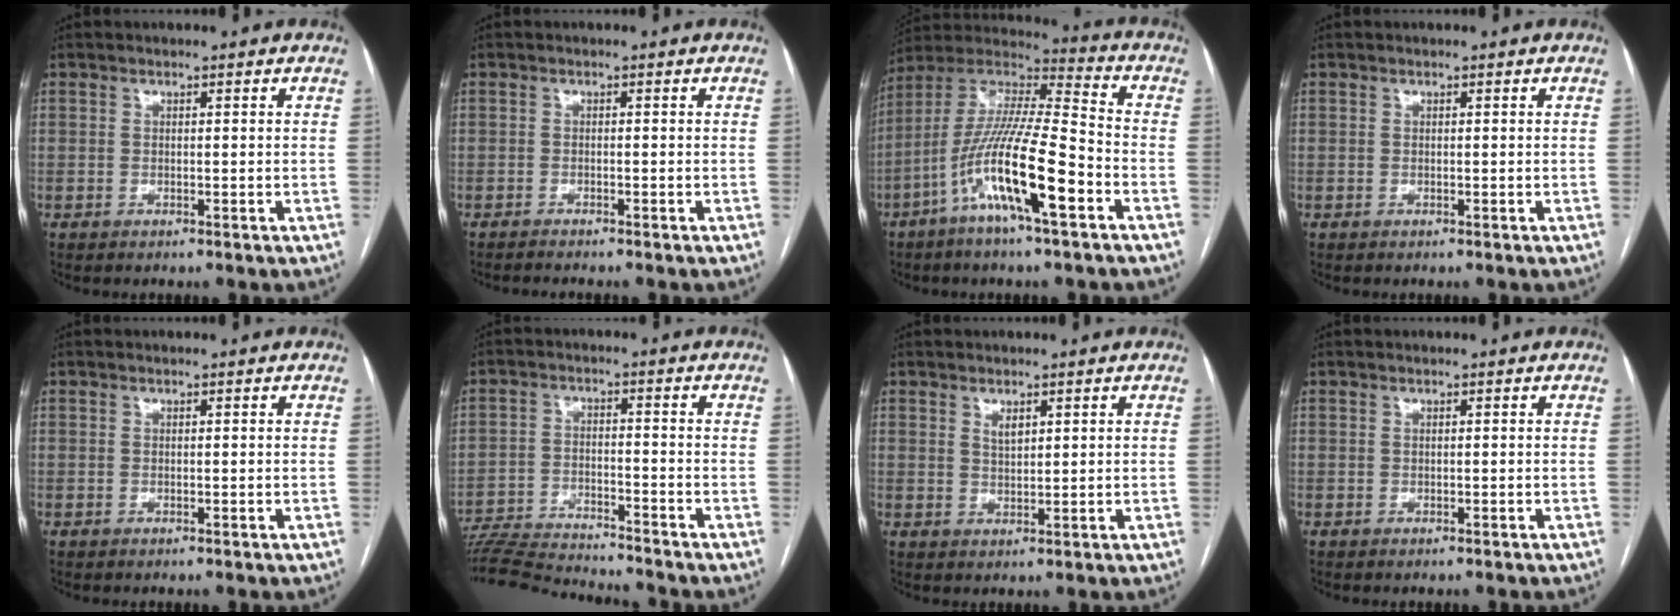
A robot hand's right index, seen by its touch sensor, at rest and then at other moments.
{"total": 2.3, "force": [-2.1, -0.2, 0.8], "torque": [-0.010, -0.002, -0.030]}
{"total": 16.3, "force": [-7.1, 1.3, 14.6], "torque": [-0.285, -0.004, -0.134]}
{"total": 0.0}
{"total": 0.0}
{"total": 12.5, "force": [-12.2, 0.2, 2.8], "torque": [-0.045, 0.000, -0.202]}
{"total": 1.9, "force": [1.1, 0.8, 1.3], "torque": [-0.027, -0.002, 0.025]}
{"total": 0.0}